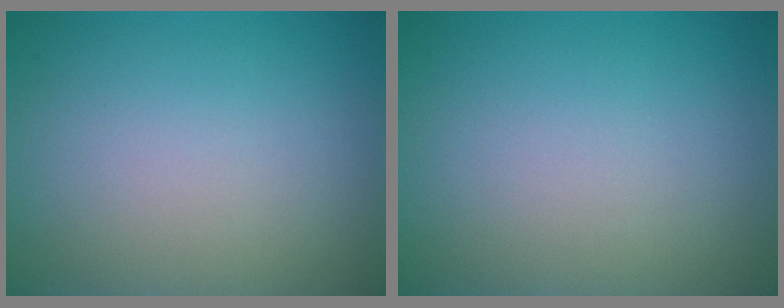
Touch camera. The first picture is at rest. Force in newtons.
{"total": 0.0}